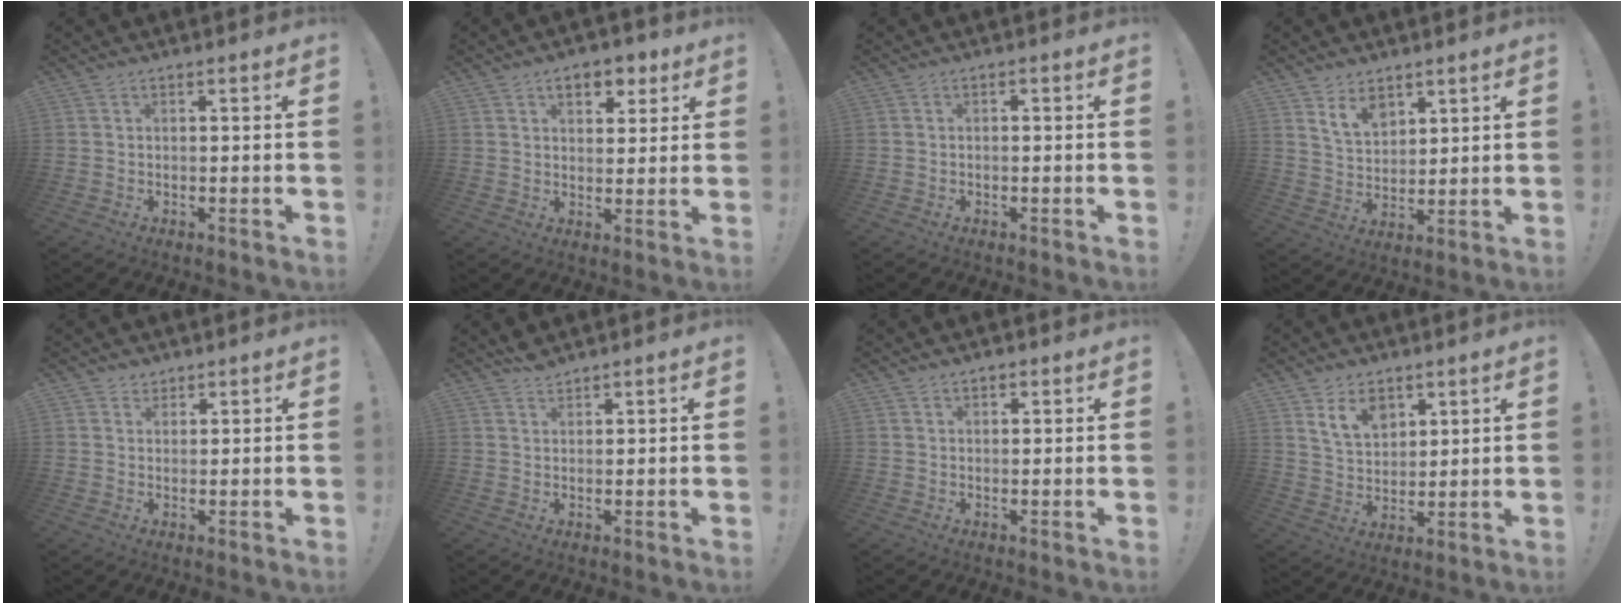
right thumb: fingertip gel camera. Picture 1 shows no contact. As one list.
[{"total": 7.9, "force": [4.0, 4.9, 4.7], "torque": [-0.056, -0.008, 0.069]}, {"total": 0.6, "force": [-0.6, 0.1, 0.0], "torque": [0.001, 0.001, -0.010]}, {"total": 8.0, "force": [5.7, 4.8, 2.8], "torque": [-0.054, -0.033, 0.110]}, {"total": 2.5, "force": [2.0, 1.5, -0.2], "torque": [0.016, -0.012, 0.036]}, {"total": 3.0, "force": [2.8, 0.9, 0.7], "torque": [-0.001, -0.016, 0.048]}, {"total": 1.4, "force": [0.9, 1.0, 0.4], "torque": [-0.001, -0.003, 0.015]}, {"total": 9.5, "force": [6.0, 6.2, 4.0], "torque": [-0.071, -0.029, 0.116]}]